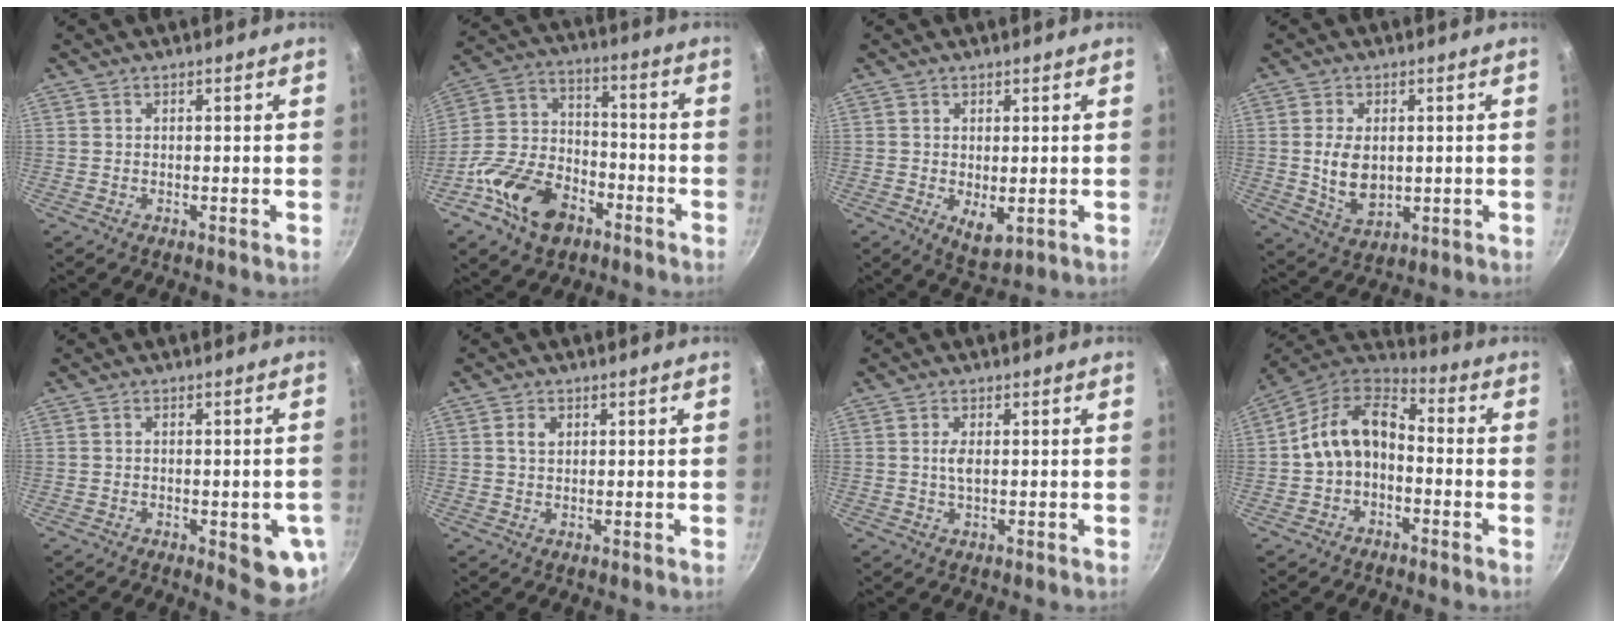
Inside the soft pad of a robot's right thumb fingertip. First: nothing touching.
{"total": 16.9, "force": [-8.5, 11.0, 9.6], "torque": [-0.163, 0.056, -0.160]}
{"total": 4.5, "force": [-0.2, 2.4, 3.8], "torque": [-0.056, -0.013, 0.004]}
{"total": 8.0, "force": [0.5, 5.2, 6.1], "torque": [-0.105, -0.012, 0.020]}
{"total": 10.2, "force": [-2.8, 3.8, 9.0], "torque": [-0.075, 0.002, -0.031]}
{"total": 2.3, "force": [0.7, 1.7, 1.4], "torque": [-0.021, 0.001, 0.015]}
{"total": 2.3, "force": [0.3, 0.9, 2.1], "torque": [-0.044, 0.000, 0.006]}
{"total": 12.5, "force": [-1.5, 8.7, 8.9], "torque": [-0.143, 0.053, -0.040]}